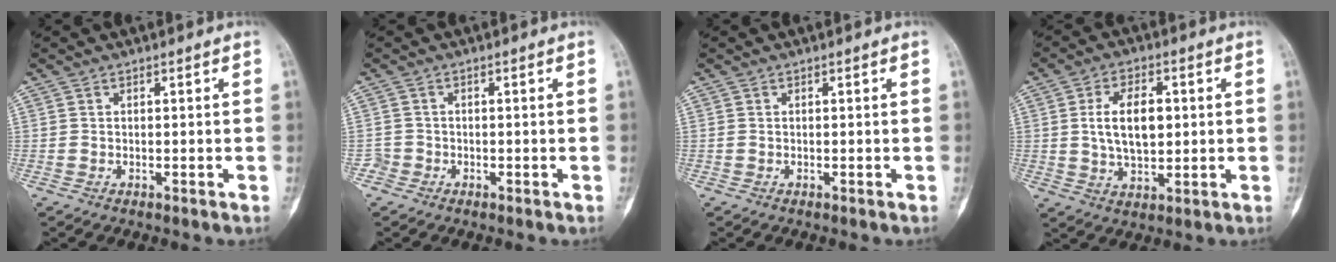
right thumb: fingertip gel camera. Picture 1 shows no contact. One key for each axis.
{"total": 1.6, "fx": -0.9, "fy": 1.3, "fz": 0.0, "tx": 0.005, "ty": 0.006, "tz": -0.021}
{"total": 0.0}
{"total": 9.8, "fx": 1.3, "fy": 5.5, "fz": 8.0, "tx": -0.130, "ty": 0.000, "tz": 0.026}